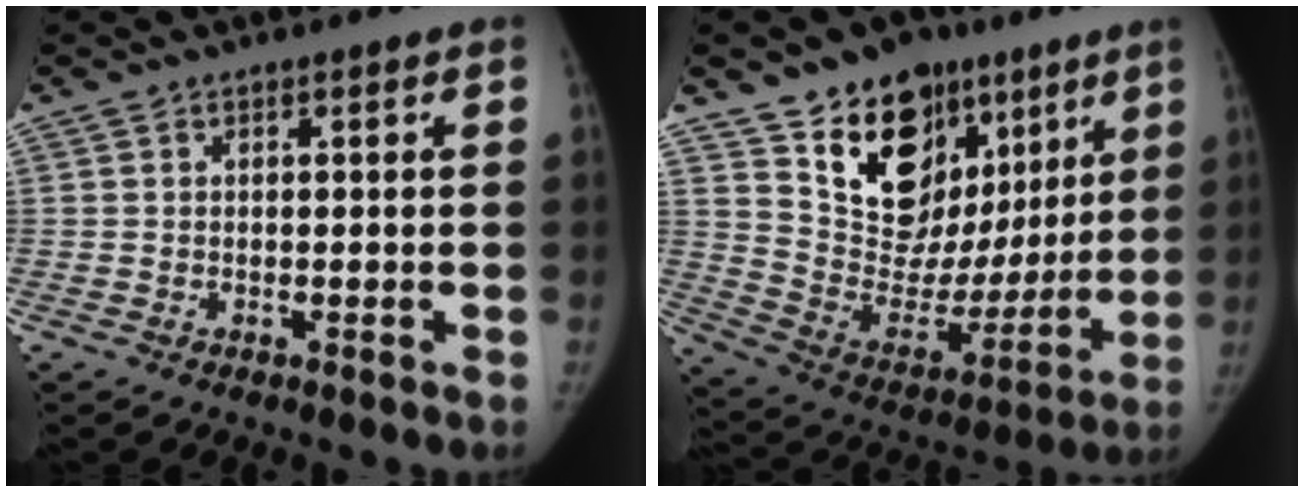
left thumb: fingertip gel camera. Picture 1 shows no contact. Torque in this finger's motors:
{"motor_torque": [1.79, 1.87, 0.59, -0.40, 0.06]}